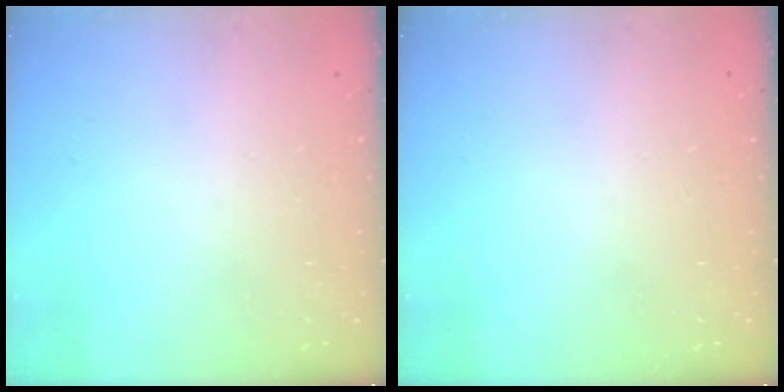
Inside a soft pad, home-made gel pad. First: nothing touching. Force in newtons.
{"total": 0.0}